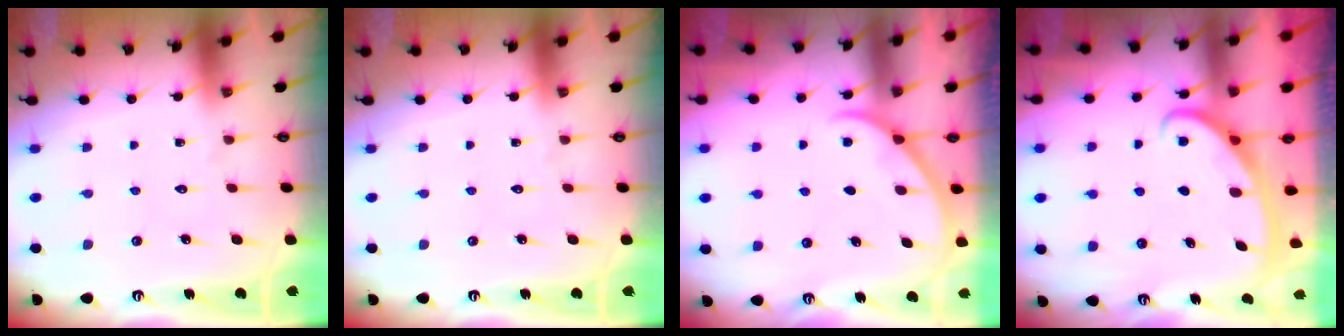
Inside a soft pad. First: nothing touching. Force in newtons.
{"total": 0.0}
{"total": 2.5, "press": 2.5, "slide": 0.2}
{"total": 2.8, "press": 2.8, "slide": 0.4}